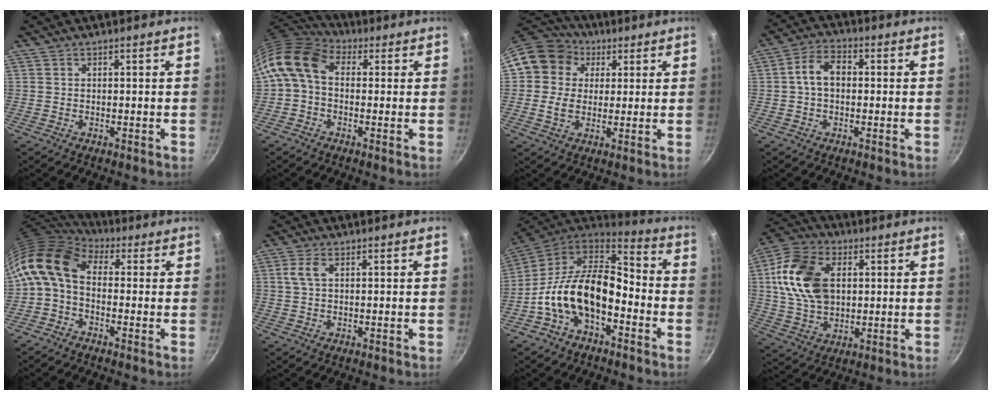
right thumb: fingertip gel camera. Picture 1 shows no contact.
{"total": 10.6, "force": [1.1, 7.5, 7.4], "torque": [-0.140, 0.025, -0.001]}
{"total": 12.3, "force": [4.0, 10.5, 5.0], "torque": [-0.070, 0.014, 0.054]}
{"total": 6.7, "force": [0.2, 4.6, 4.8], "torque": [-0.073, 0.022, -0.008]}
{"total": 10.8, "force": [0.2, 7.3, 8.0], "torque": [-0.152, 0.026, -0.021]}
{"total": 3.1, "force": [0.8, 1.5, 2.5], "torque": [-0.057, 0.007, 0.016]}
{"total": 17.4, "force": [-4.7, 10.4, 13.2], "torque": [-0.216, 0.055, -0.098]}
{"total": 18.1, "force": [3.3, 12.3, 12.9], "torque": [-0.224, 0.001, 0.056]}